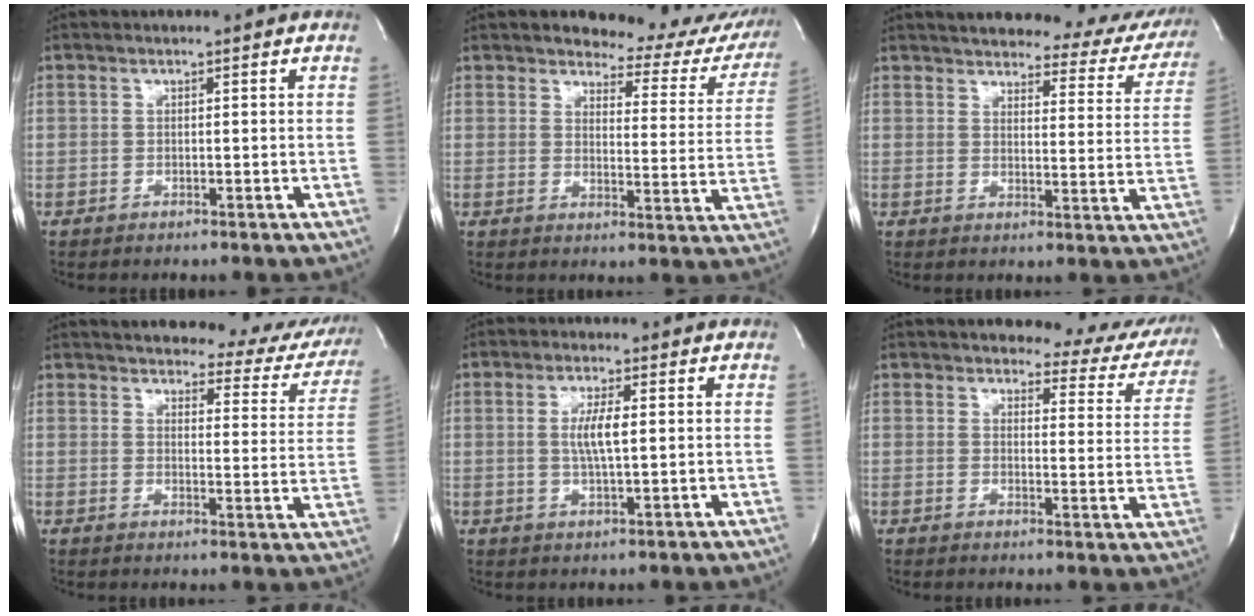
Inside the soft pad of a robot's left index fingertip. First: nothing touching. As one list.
[{"total": 15.4, "force": [14.2, 4.8, 3.8], "torque": [-0.011, -0.053, 0.141]}, {"total": 19.2, "force": [17.5, 5.3, 6.1], "torque": [-0.063, -0.033, 0.189]}, {"total": 18.4, "force": [16.6, 5.2, 5.8], "torque": [-0.051, -0.033, 0.175]}, {"total": 4.6, "force": [0.6, 0.6, 4.5], "torque": [-0.090, -0.003, 0.010]}, {"total": 12.2, "force": [11.3, 3.6, 2.9], "torque": [-0.004, -0.035, 0.104]}]